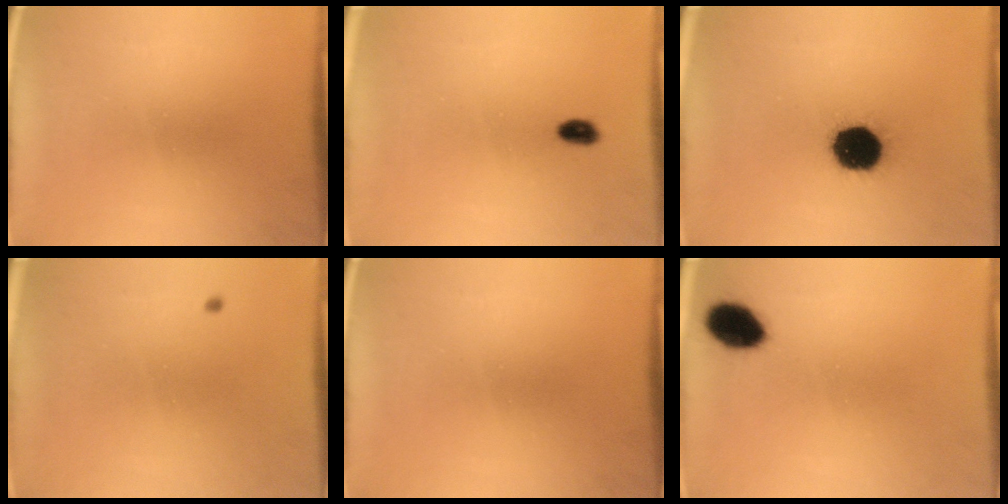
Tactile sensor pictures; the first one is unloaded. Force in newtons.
{"total": 1.9}
{"total": 14.0}
{"total": 0.6}
{"total": 0.0}
{"total": 7.1}